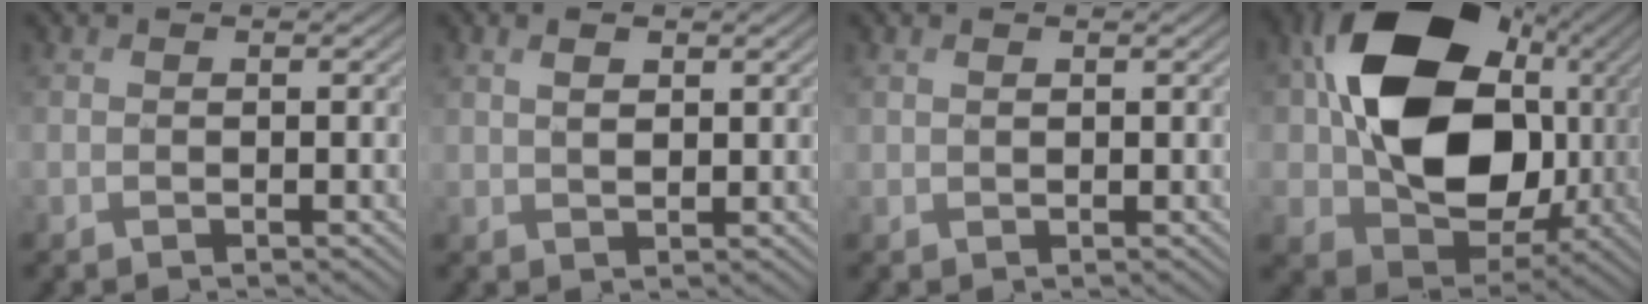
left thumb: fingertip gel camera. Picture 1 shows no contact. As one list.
[{"total": 2.4, "force": [1.1, 1.3, 1.7], "torque": [-0.036, -0.001, 0.022]}, {"total": 0.9, "force": [0.5, 0.5, 0.4], "torque": [-0.012, 0.000, 0.013]}, {"total": 18.5, "force": [2.6, 14.4, 11.4], "torque": [-0.208, -0.009, 0.053]}]